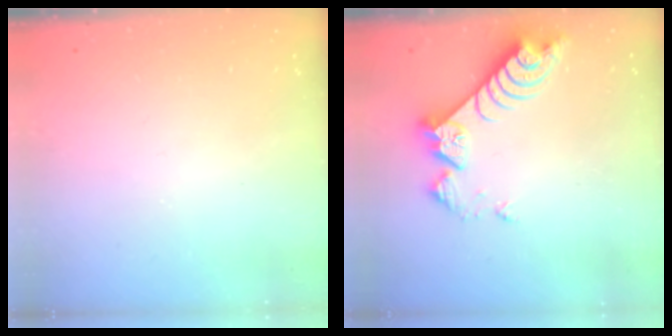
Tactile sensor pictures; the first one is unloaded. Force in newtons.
{"total": 8.0, "press": 8.0, "slide": 0.8}